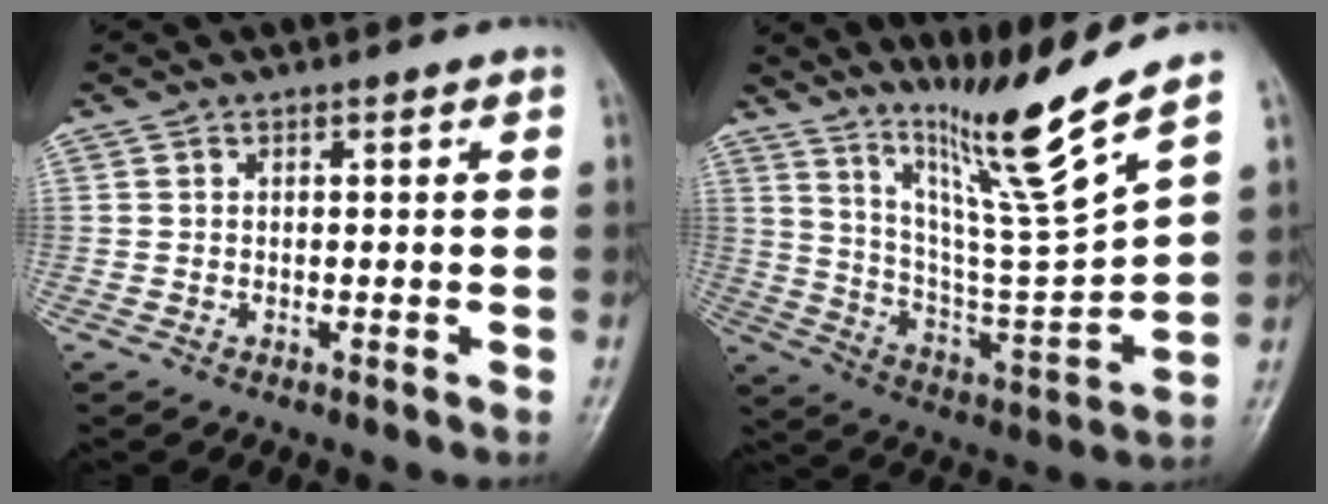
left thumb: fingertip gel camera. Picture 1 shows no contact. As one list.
[{"total": 16.0, "force": [11.9, -1.7, 10.5], "torque": [-0.165, -0.095, 0.220]}]